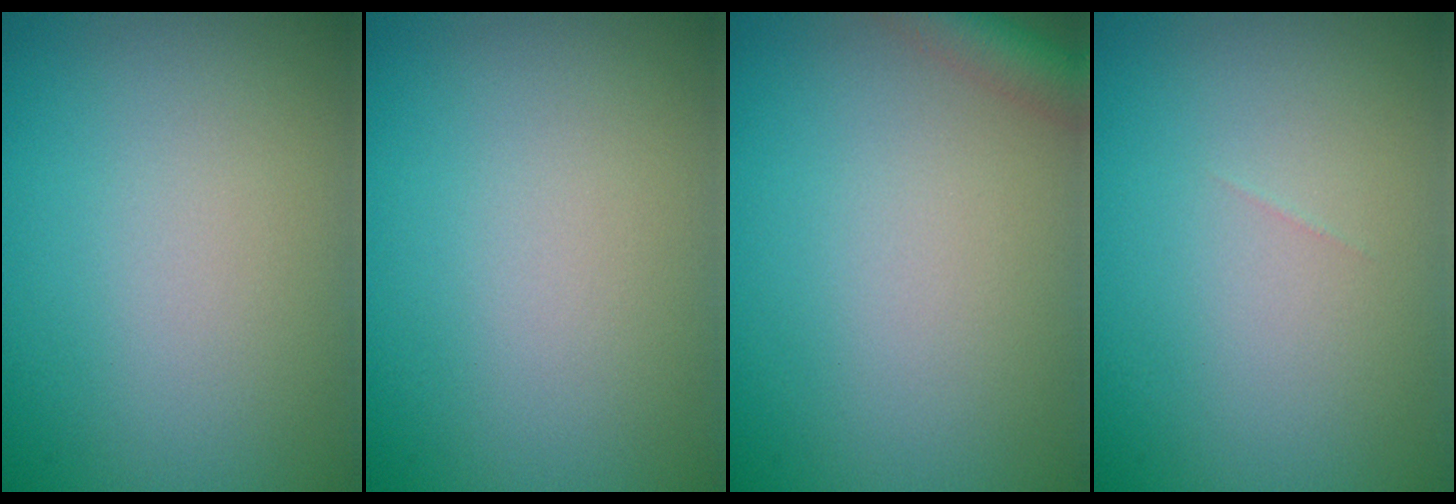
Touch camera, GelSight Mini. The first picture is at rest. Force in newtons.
{"total": 0.0}
{"total": 2.7, "press": 2.7, "slide": 0.1}
{"total": 0.0}